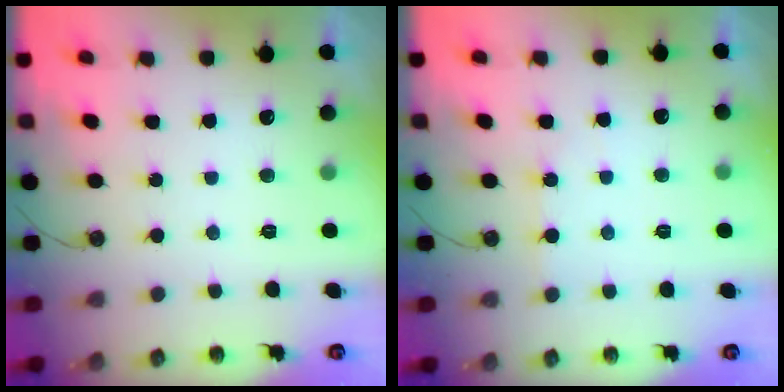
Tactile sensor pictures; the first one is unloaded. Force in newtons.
{"total": 2.9, "press": 2.9, "slide": 0.5}